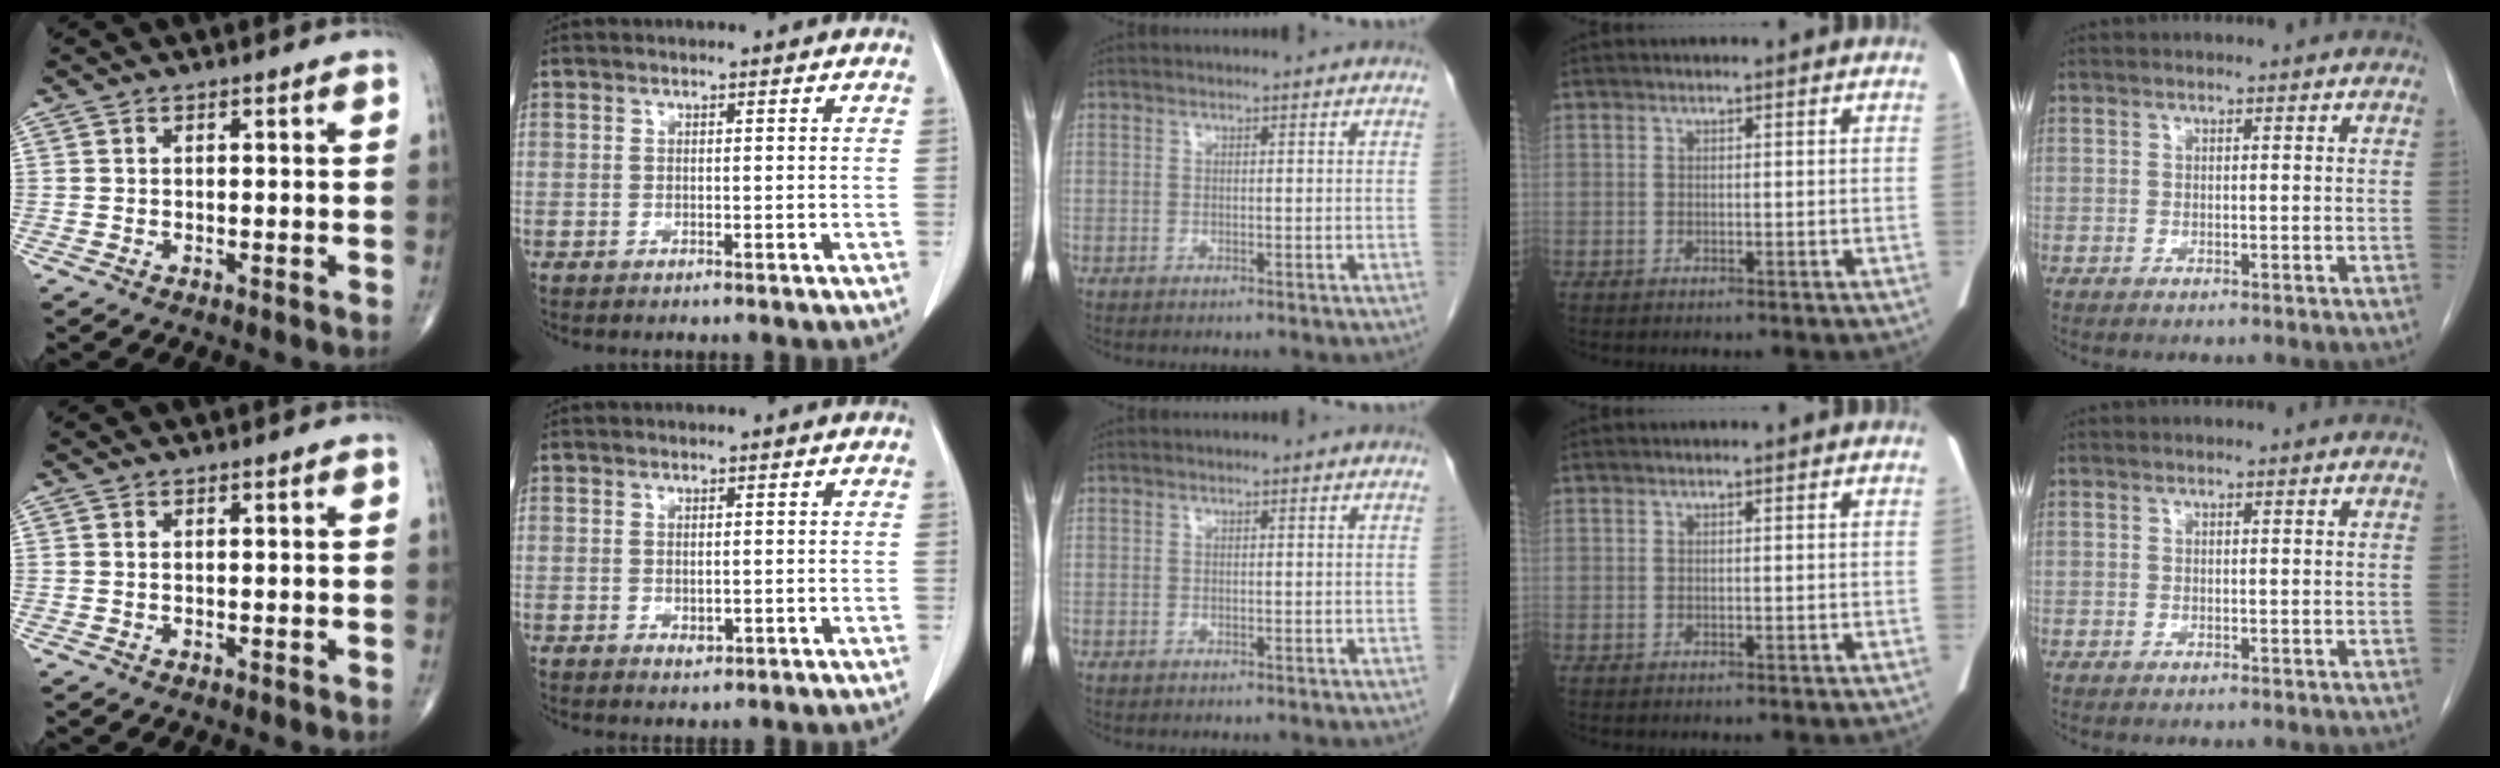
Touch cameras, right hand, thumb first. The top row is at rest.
{"index": {"total": 1.4, "force": [-0.2, 0.9, 1.1], "torque": [-0.015, -0.003, 0.002]}}